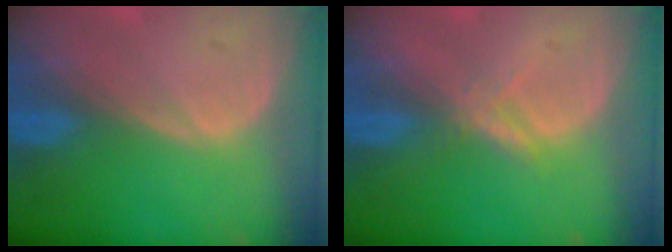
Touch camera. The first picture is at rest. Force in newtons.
{"total": 2.1, "press": 2.1, "slide": 0.2}